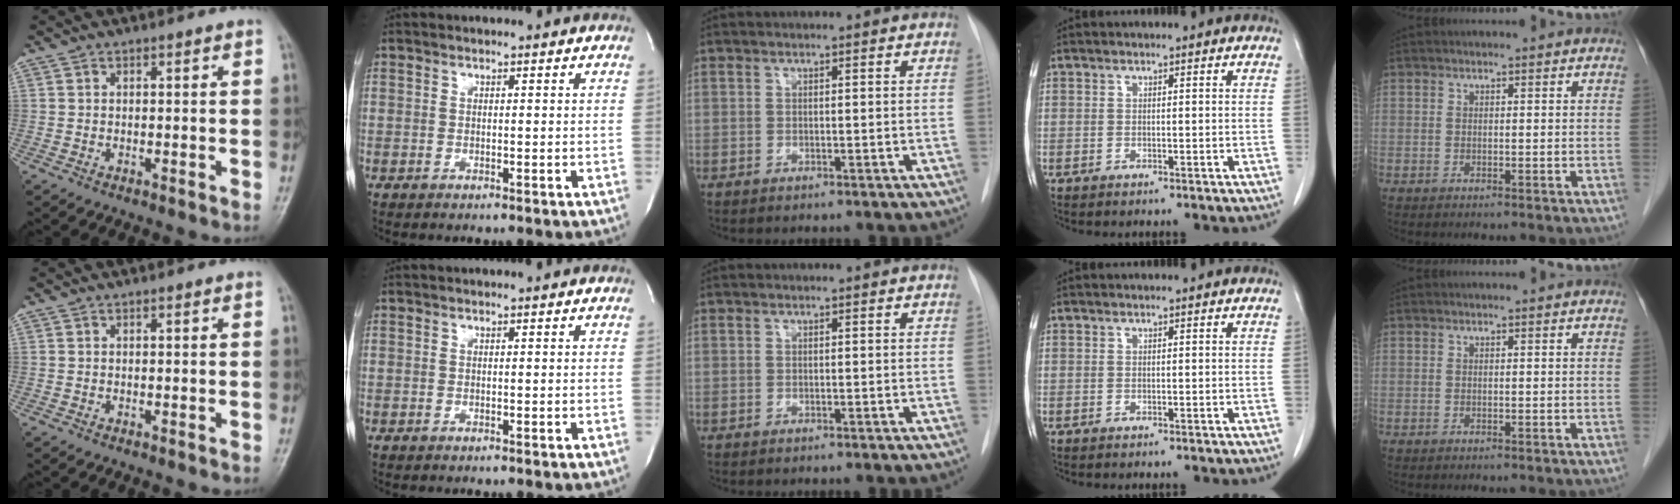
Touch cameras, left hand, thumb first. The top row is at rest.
{}